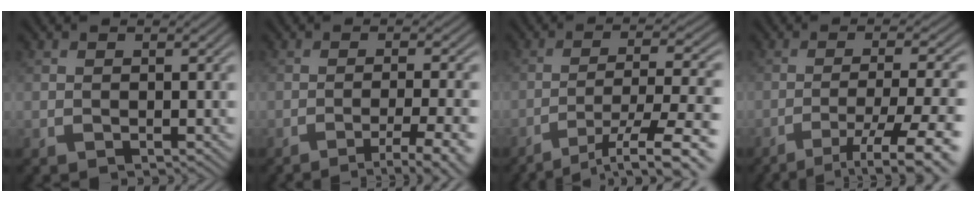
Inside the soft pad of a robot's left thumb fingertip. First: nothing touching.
{"total": 7.7, "force": [-4.7, 1.2, 6.0], "torque": [-0.086, 0.005, -0.063]}
{"total": 11.7, "force": [-7.9, 2.2, 8.4], "torque": [-0.139, 0.001, -0.107]}
{"total": 11.1, "force": [-6.7, 2.0, 8.5], "torque": [-0.136, 0.000, -0.085]}